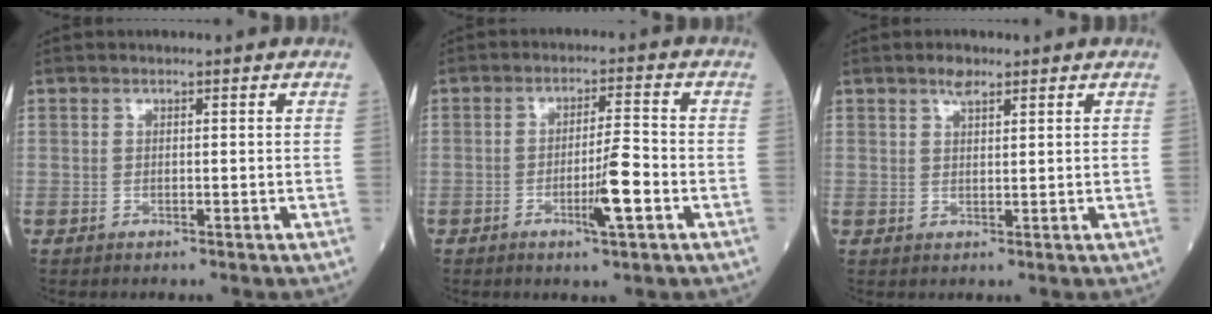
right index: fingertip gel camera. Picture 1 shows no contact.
{"total": 6.3, "force": [-2.2, 0.2, 5.8], "torque": [-0.101, -0.005, -0.038]}
{"total": 2.0, "force": [1.5, 0.6, 1.2], "torque": [-0.023, 0.005, 0.025]}